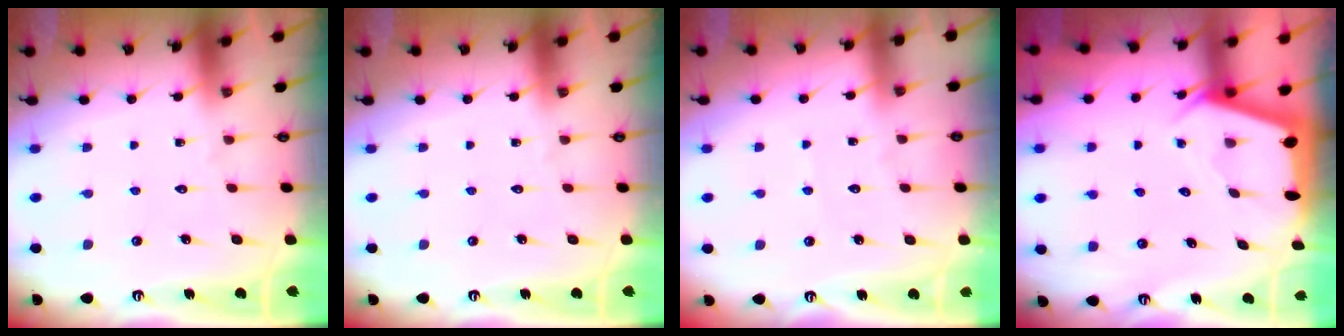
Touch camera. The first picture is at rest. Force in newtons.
{"total": 0.0}
{"total": 2.9, "press": 2.9, "slide": 0.4}
{"total": 2.5, "press": 2.5, "slide": 0.3}